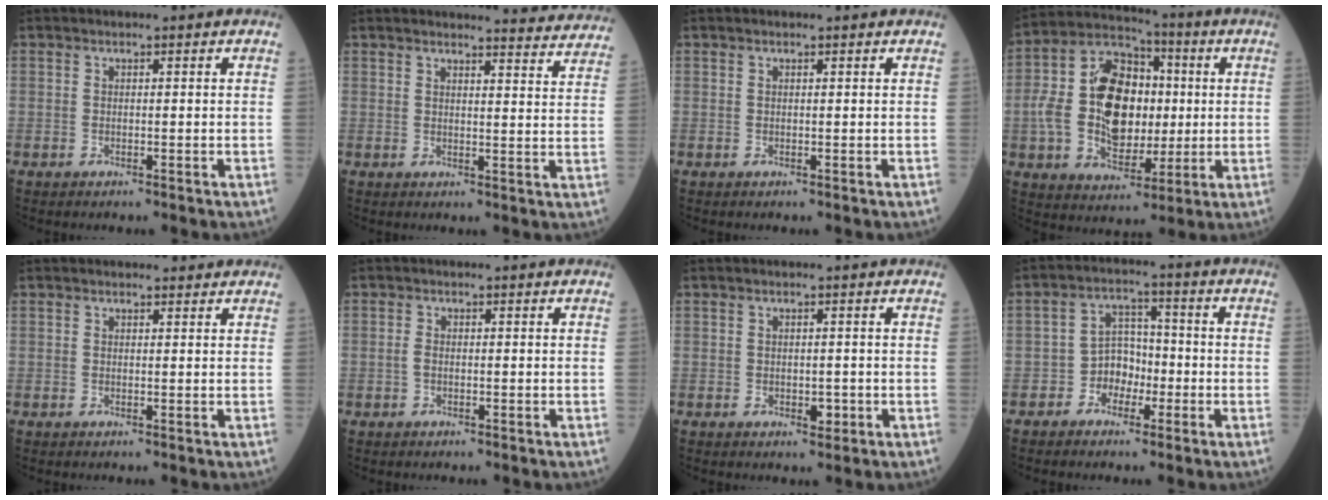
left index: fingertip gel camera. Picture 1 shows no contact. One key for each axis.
{"total": 10.5, "fx": 10.4, "fy": 0.3, "fz": 1.1, "tx": 0.003, "ty": -0.055, "tz": 0.095}
{"total": 0.0}
{"total": 15.6, "fx": 0.3, "fy": 9.9, "fz": 12.0, "tx": -0.255, "ty": 0.030, "tz": 0.009}
{"total": 1.7, "fx": 1.5, "fy": 0.6, "fz": 0.2, "tx": -0.005, "ty": 0.006, "tz": 0.015}
{"total": 1.0, "fx": -0.3, "fy": 0.7, "fz": 0.6, "tx": -0.018, "ty": 0.000, "tz": -0.005}
{"total": 1.7, "fx": -0.4, "fy": 1.0, "fz": 1.3, "tx": -0.017, "ty": -0.001, "tz": -0.001}
{"total": 4.9, "fx": -2.1, "fy": 3.7, "fz": 2.3, "tx": -0.039, "ty": 0.014, "tz": -0.043}